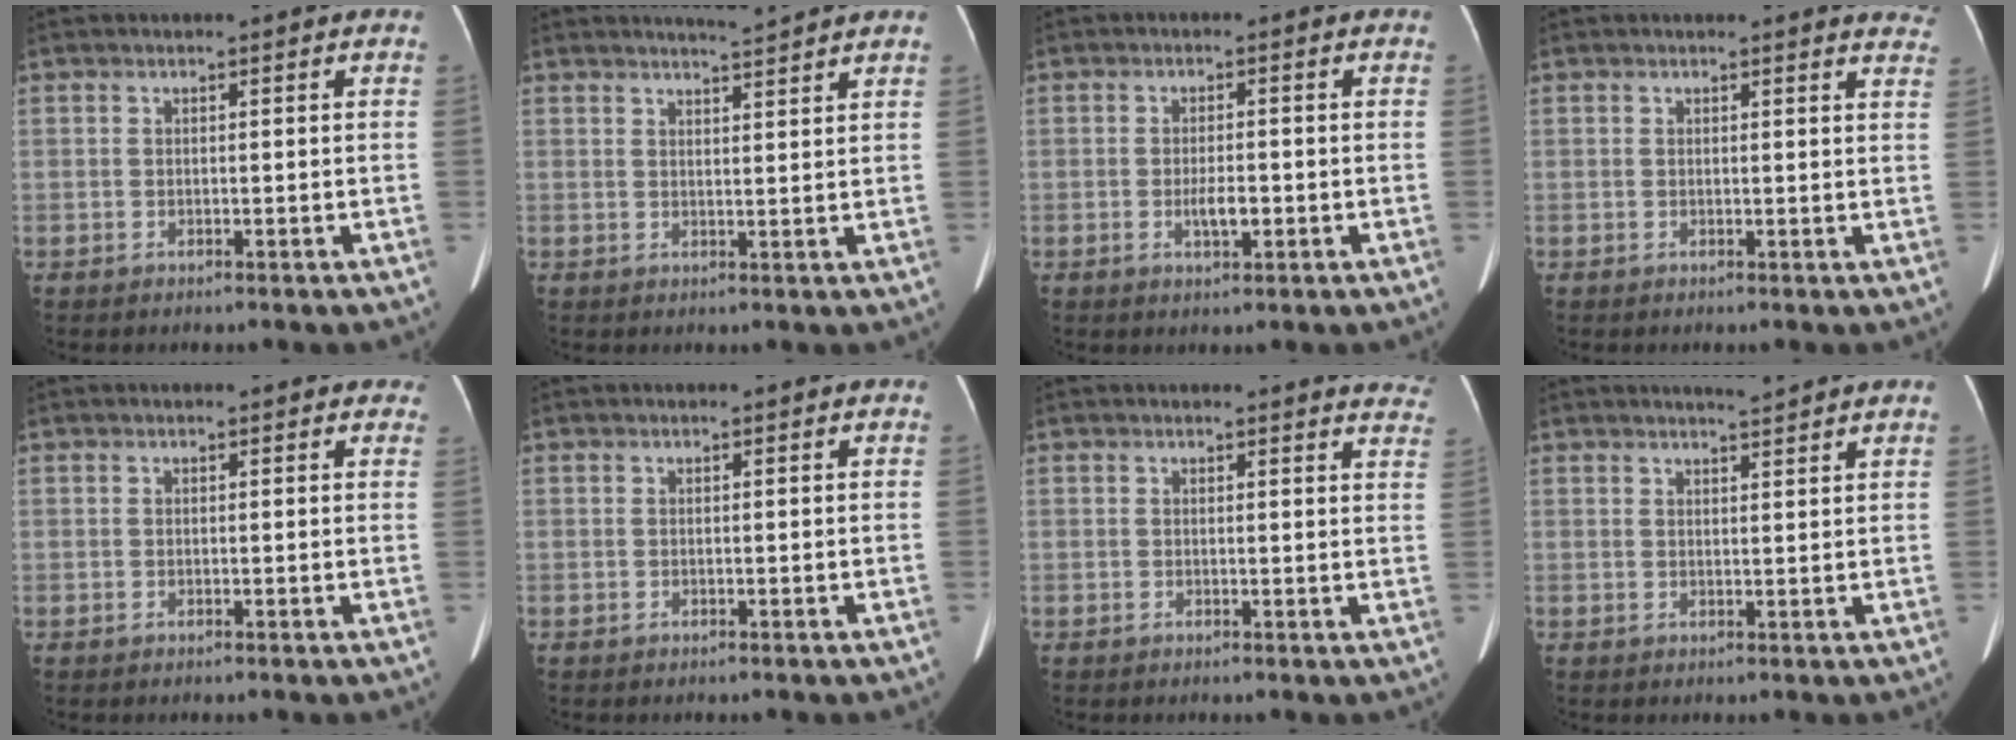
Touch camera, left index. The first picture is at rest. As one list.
[{"total": 3.8, "force": [3.5, -0.8, 1.0], "torque": [-0.019, -0.003, 0.053]}, {"total": 3.0, "force": [-0.9, 0.9, 2.7], "torque": [-0.051, 0.001, -0.013]}, {"total": 5.2, "force": [5.1, 0.8, 0.7], "torque": [0.012, -0.025, 0.022]}, {"total": 1.4, "force": [1.1, 0.8, 0.2], "torque": [0.010, -0.003, -0.004]}, {"total": 0.0}, {"total": 6.4, "force": [6.2, 1.1, 0.6], "torque": [0.024, -0.030, 0.030]}, {"total": 3.0, "force": [2.9, -0.3, 1.0], "torque": [-0.016, 0.000, 0.043]}]